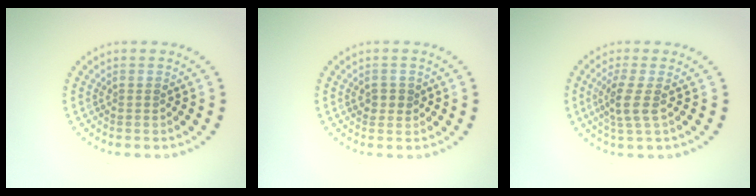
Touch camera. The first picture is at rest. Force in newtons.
{"total": 1.3, "press": 1.2, "slide": 0.5}
{"total": 2.7, "press": 2.1, "slide": 1.7}